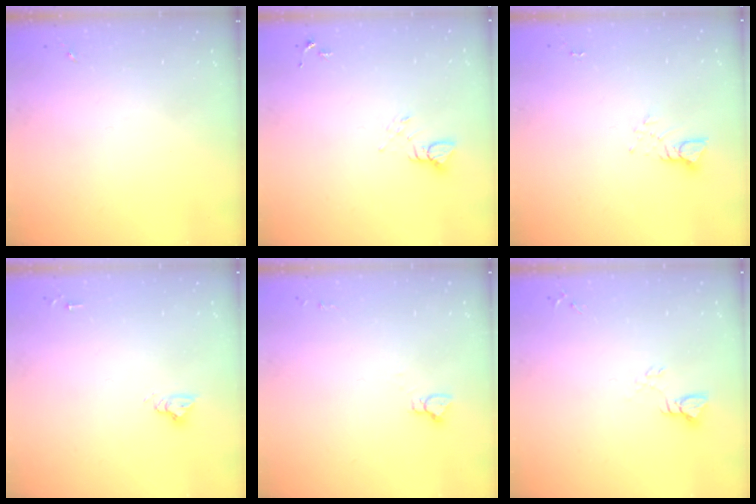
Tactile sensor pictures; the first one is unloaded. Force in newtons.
{"total": 3.9, "press": 3.9, "slide": 0.4}
{"total": 3.8, "press": 3.8, "slide": 0.2}
{"total": 4.8, "press": 4.8, "slide": 0.3}
{"total": 2.9, "press": 2.9, "slide": 0.2}
{"total": 2.8, "press": 2.8, "slide": 0.2}